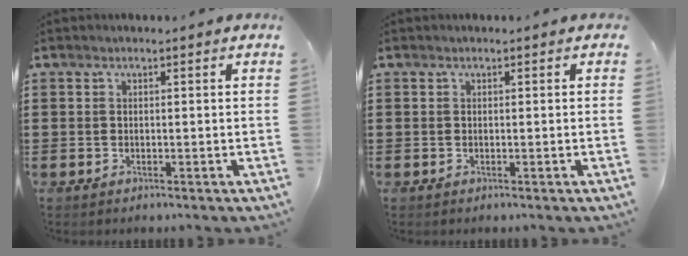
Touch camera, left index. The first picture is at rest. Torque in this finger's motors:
{"motor_torque": [0.19, -0.05, 0.00, 0.02]}